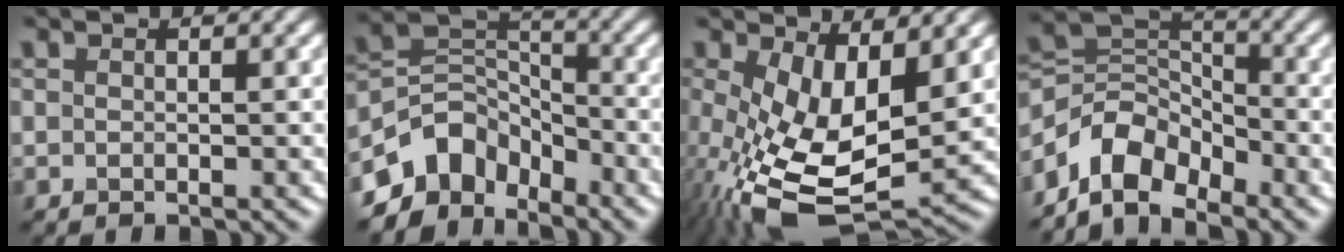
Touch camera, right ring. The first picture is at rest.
{"total": 6.7, "force": [-4.8, 4.3, 2.1], "torque": [-0.019, 0.002, -0.099]}
{"total": 10.8, "force": [-0.9, 5.4, 9.3], "torque": [-0.201, -0.033, -0.005]}
{"total": 5.9, "force": [-4.3, 3.3, 2.4], "torque": [-0.030, 0.005, -0.090]}